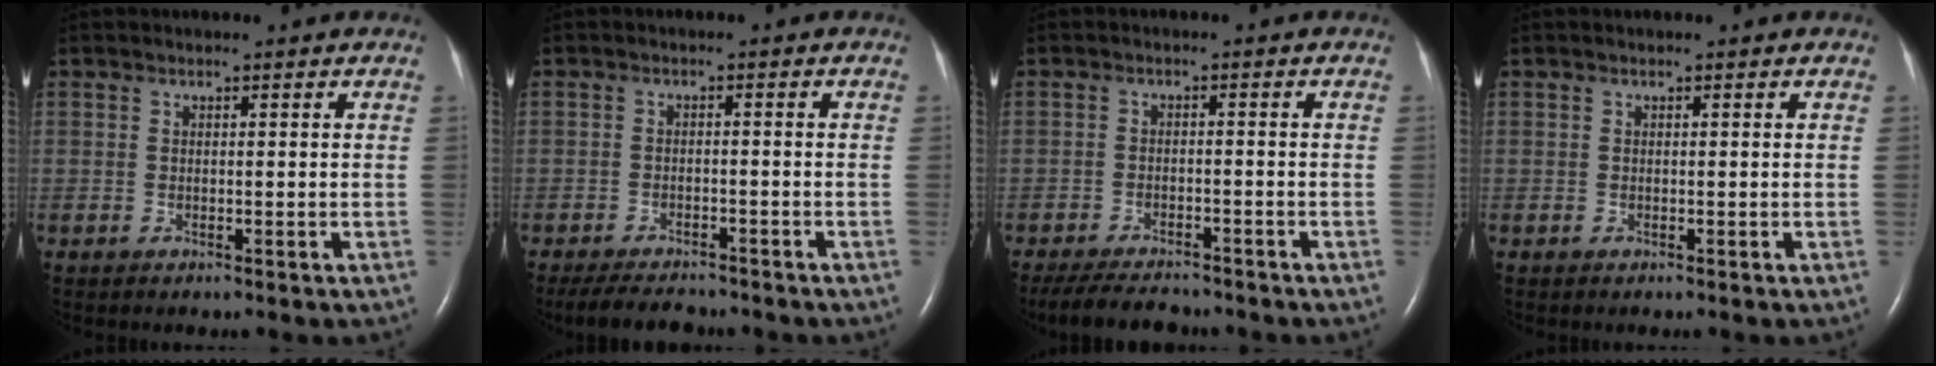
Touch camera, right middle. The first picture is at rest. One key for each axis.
{"total": 7.6, "fx": -6.8, "fy": 2.2, "fz": 2.7, "tx": -0.043, "ty": -0.012, "tz": -0.099}
{"total": 8.9, "fx": -7.9, "fy": 2.3, "fz": 3.3, "tx": -0.057, "ty": -0.013, "tz": -0.118}
{"total": 0.0}